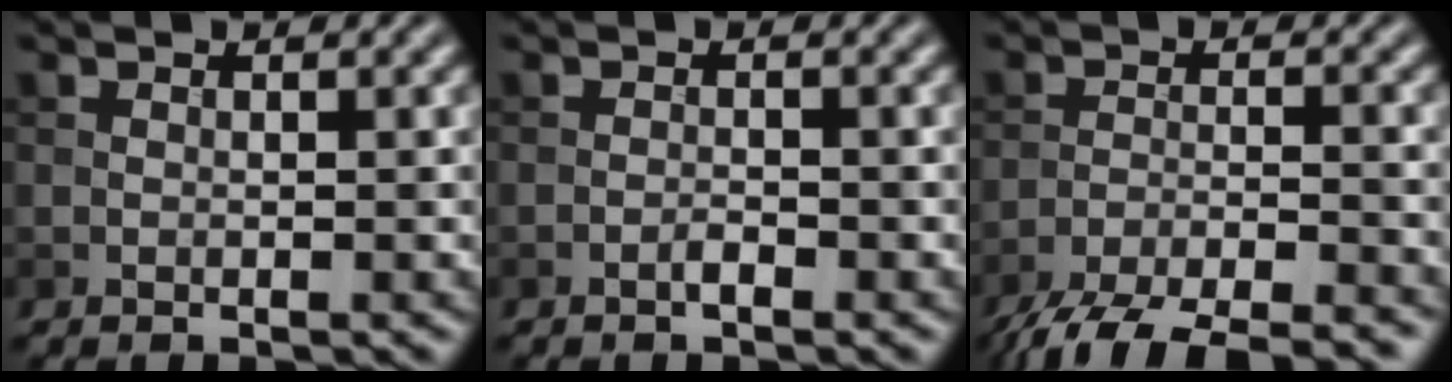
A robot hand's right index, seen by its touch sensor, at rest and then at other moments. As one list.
[{"total": 0.9, "force": [-0.6, 0.1, 0.6], "torque": [-0.011, 0.002, -0.012]}, {"total": 7.3, "force": [-6.2, 1.4, 3.6], "torque": [-0.057, -0.013, -0.109]}]